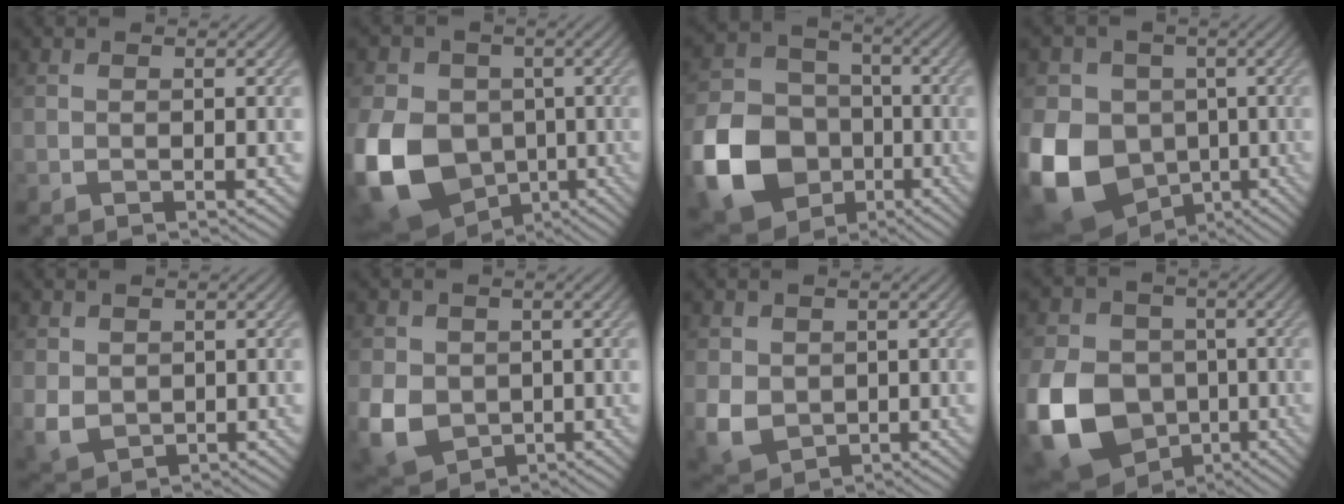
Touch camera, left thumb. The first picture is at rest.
{"total": 17.0, "force": [-3.8, 13.7, 9.4], "torque": [-0.236, -0.036, -0.088]}
{"total": 14.7, "force": [-5.2, 11.7, 7.2], "torque": [-0.198, -0.037, -0.104]}
{"total": 18.2, "force": [-4.2, 15.4, 8.7], "torque": [-0.236, -0.029, -0.096]}
{"total": 3.3, "force": [0.8, 2.7, 1.7], "torque": [-0.053, -0.009, 0.019]}
{"total": 7.8, "force": [-0.8, 6.5, 4.2], "torque": [-0.127, -0.022, -0.016]}
{"total": 5.0, "force": [0.3, 4.2, 2.7], "torque": [-0.081, -0.015, 0.005]}
{"total": 15.7, "force": [-4.3, 12.4, 8.7], "torque": [-0.238, -0.039, -0.075]}